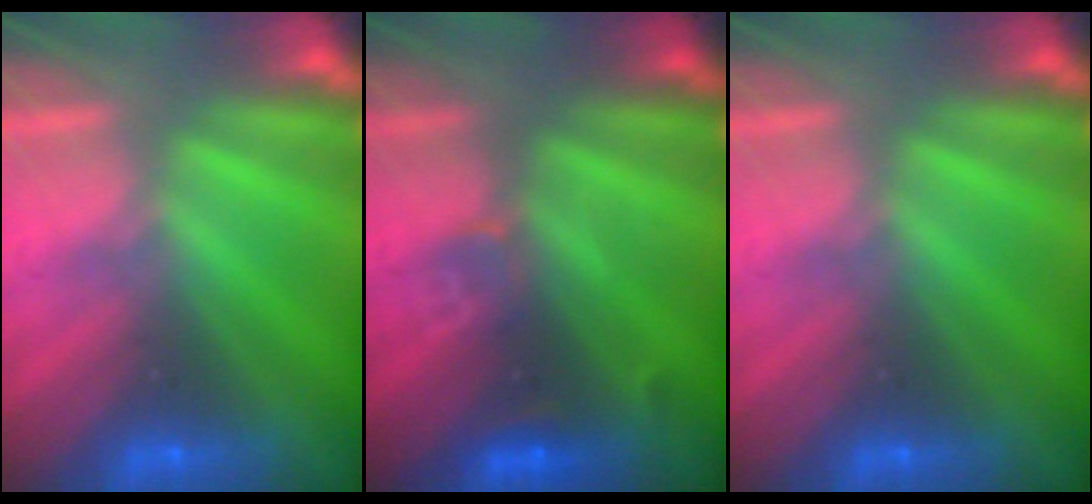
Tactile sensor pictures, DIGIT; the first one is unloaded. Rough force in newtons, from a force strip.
{"total": 3.5}
{"total": 0.0}